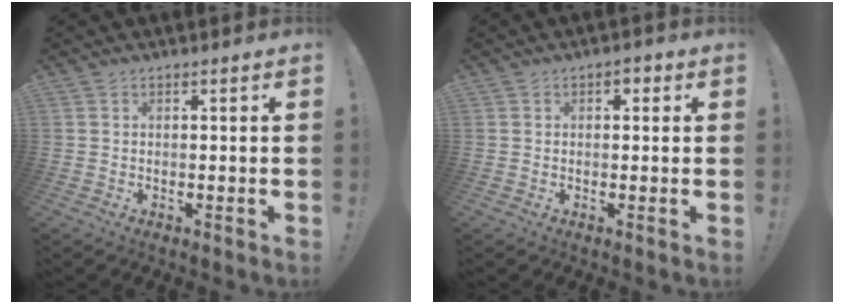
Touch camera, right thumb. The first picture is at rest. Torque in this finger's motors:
{"motor_torque": [0.09, 0.97, 0.37, -0.10, -0.01]}